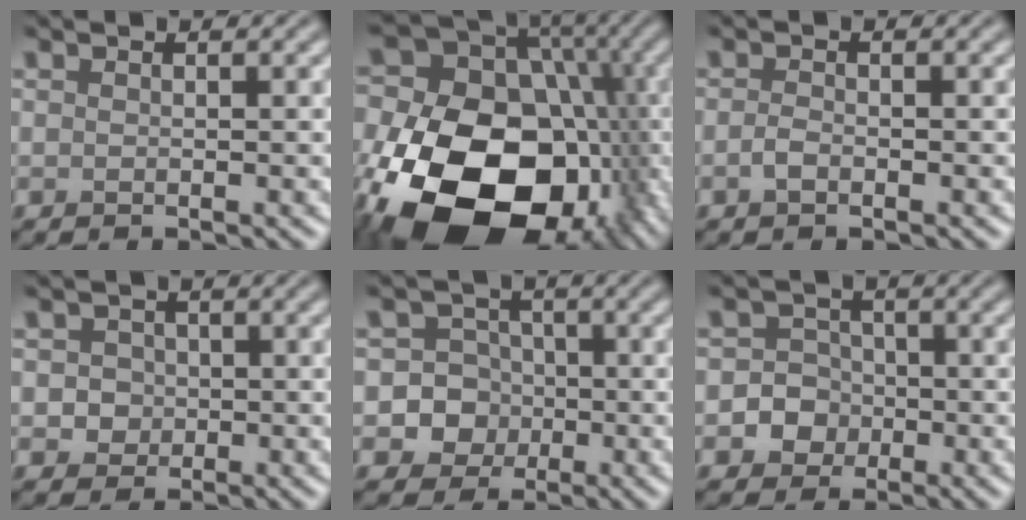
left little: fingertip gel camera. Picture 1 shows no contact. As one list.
[{"total": 22.2, "force": [-7.6, 16.5, 12.8], "torque": [-0.236, -0.021, -0.129]}, {"total": 1.0, "force": [-0.5, 0.5, 0.7], "torque": [-0.018, 0.000, -0.012]}, {"total": 2.0, "force": [0.1, 1.9, 0.7], "torque": [0.005, 0.002, -0.001]}, {"total": 7.3, "force": [-1.6, 7.0, 1.5], "torque": [-0.010, 0.016, -0.063]}, {"total": 3.7, "force": [-1.1, 3.5, 0.7], "torque": [0.023, 0.007, -0.036]}]